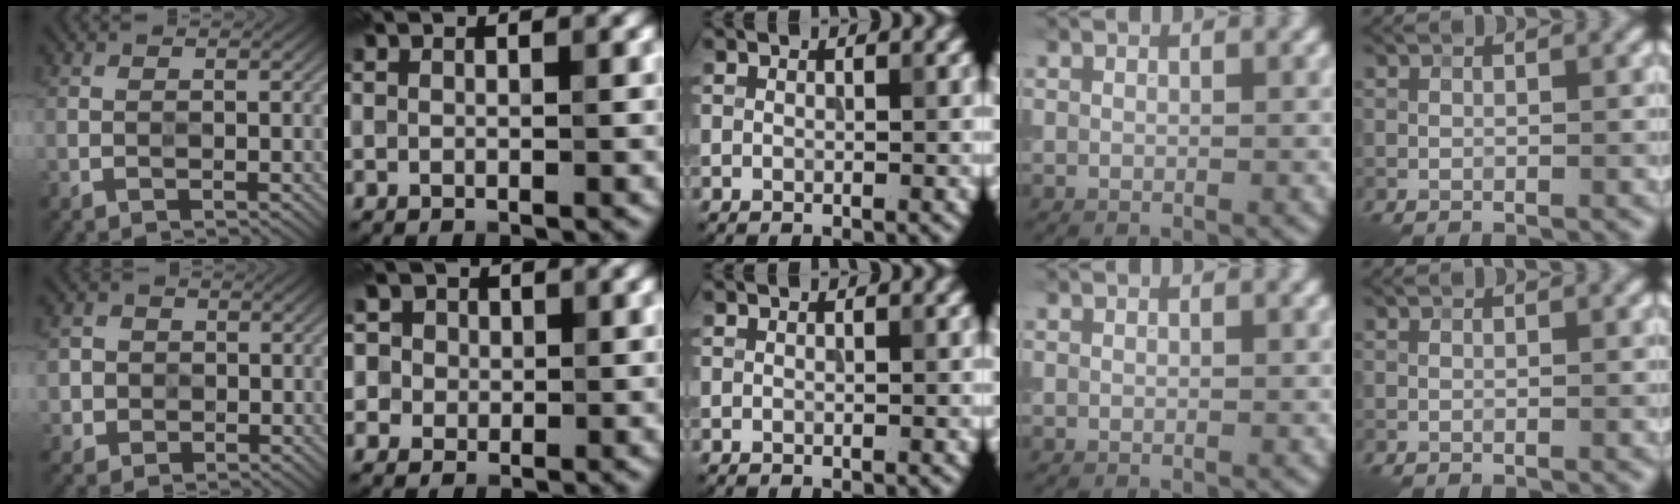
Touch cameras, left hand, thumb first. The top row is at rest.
{"thumb": {"total": 3.5, "force": [-0.1, 3.4, 0.7], "torque": [-0.023, -0.002, -0.014]}, "index": {"total": 6.8, "force": [3.2, 5.3, 2.7], "torque": [-0.045, 0.020, 0.015]}}